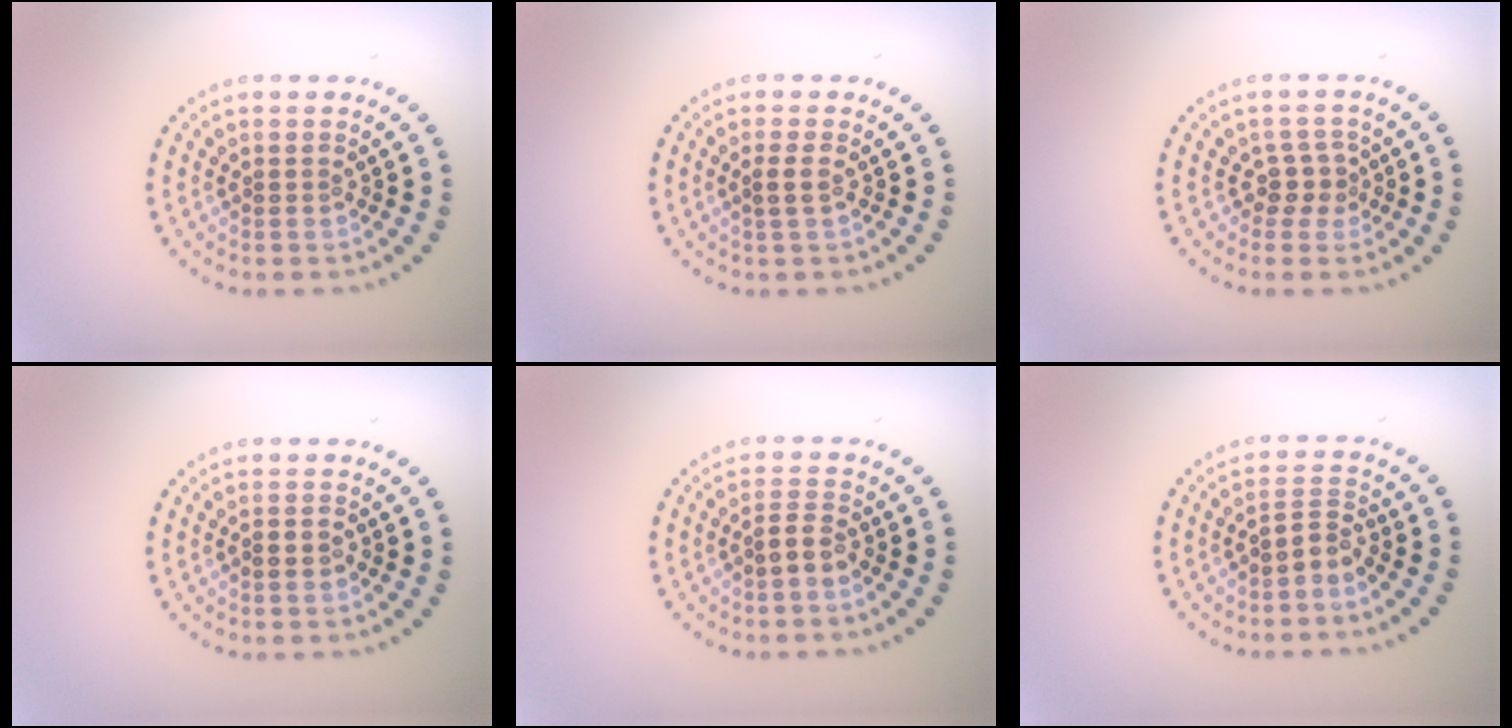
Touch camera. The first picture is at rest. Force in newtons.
{"total": 1.1, "press": 0.9, "slide": 0.6}
{"total": 1.7, "press": 1.3, "slide": 1.1}
{"total": 1.1, "press": 1.0, "slide": 0.5}
{"total": 1.7, "press": 1.4, "slide": 1.0}
{"total": 2.1, "press": 1.4, "slide": 1.6}